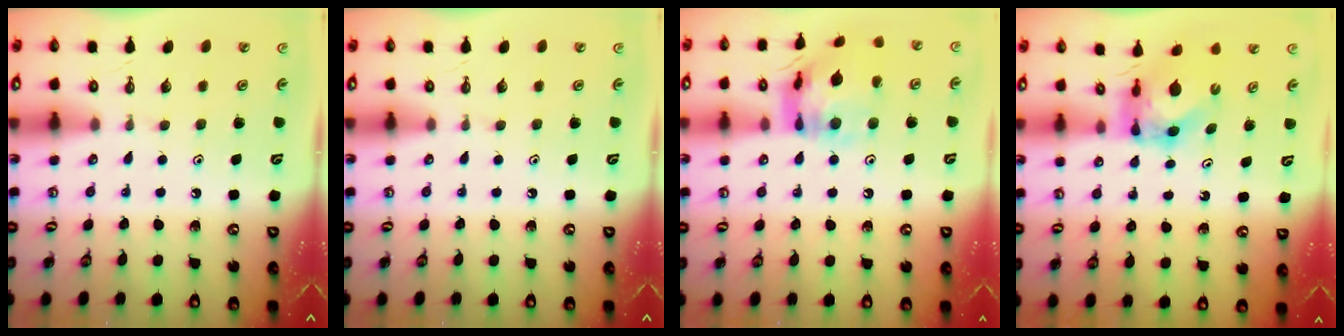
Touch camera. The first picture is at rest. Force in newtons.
{"total": 0.0}
{"total": 15.9, "press": 15.8, "slide": 1.5}
{"total": 6.0, "press": 6.0, "slide": 0.3}